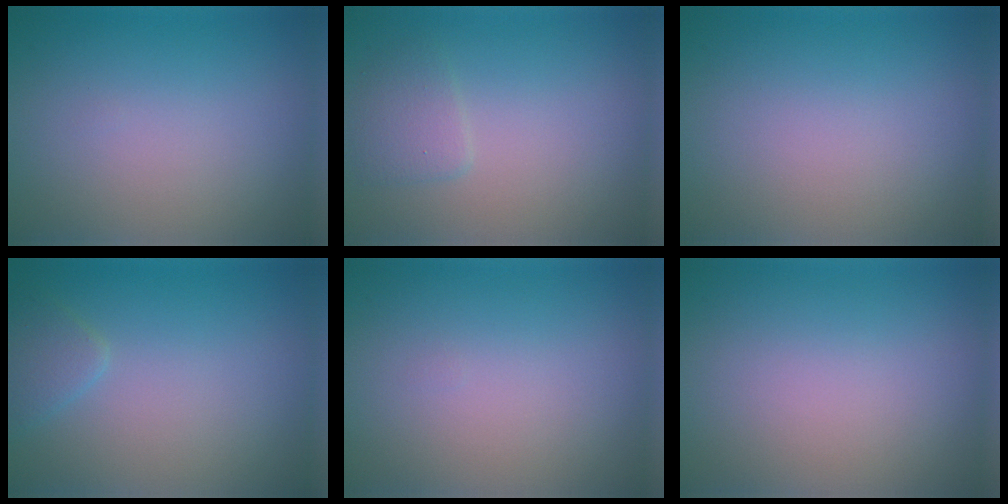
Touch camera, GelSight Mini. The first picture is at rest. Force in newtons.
{"total": 1.7, "press": 1.7, "slide": 0.0}
{"total": 0.0}
{"total": 1.5, "press": 1.5, "slide": 0.1}
{"total": 0.0}
{"total": 0.0}